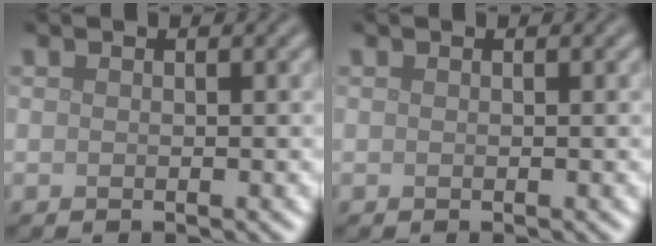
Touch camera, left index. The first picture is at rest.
{"total": 0.0}